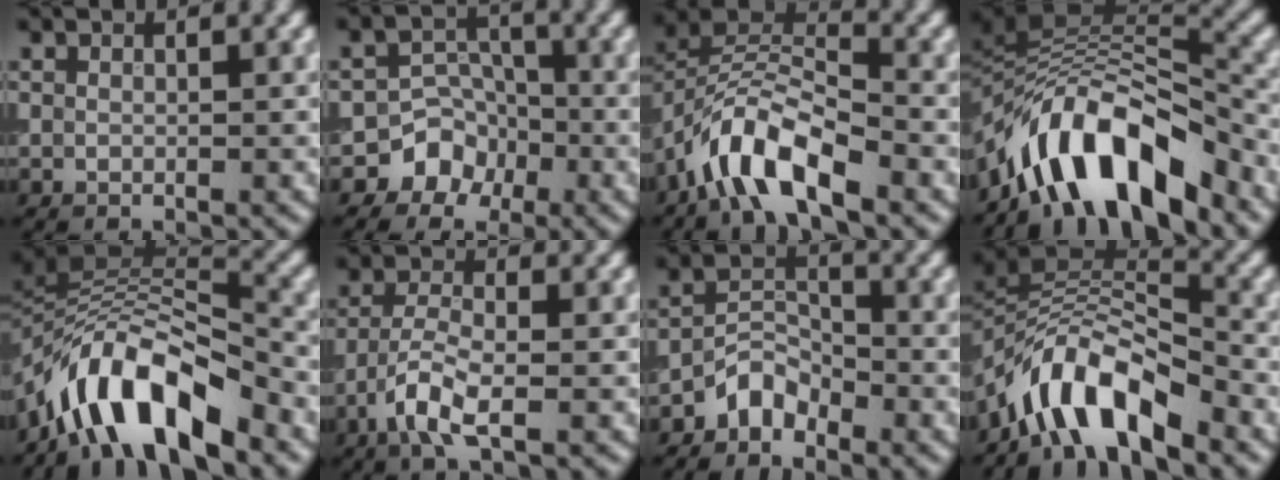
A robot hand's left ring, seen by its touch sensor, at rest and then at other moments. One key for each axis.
{"total": 4.0, "fx": -2.2, "fy": 3.3, "fz": 0.7, "tx": 0.020, "ty": 0.017, "tz": -0.048}
{"total": 7.0, "fx": -4.3, "fy": 2.6, "fz": 4.9, "tx": -0.085, "ty": 0.009, "tz": -0.089}
{"total": 10.2, "fx": -7.0, "fy": 3.7, "fz": 6.5, "tx": -0.088, "ty": 0.014, "tz": -0.131}
{"total": 9.2, "fx": -6.3, "fy": 3.3, "fz": 5.9, "tx": -0.083, "ty": 0.009, "tz": -0.124}
{"total": 3.7, "fx": -2.0, "fy": 1.0, "fz": 3.0, "tx": -0.069, "ty": 0.002, "tz": -0.048}
{"total": 2.8, "fx": -2.2, "fy": 1.5, "fz": 1.0, "tx": -0.013, "ty": 0.013, "tz": -0.046}
{"total": 7.3, "fx": -5.2, "fy": 2.5, "fz": 4.5, "tx": -0.062, "ty": 0.008, "tz": -0.104}